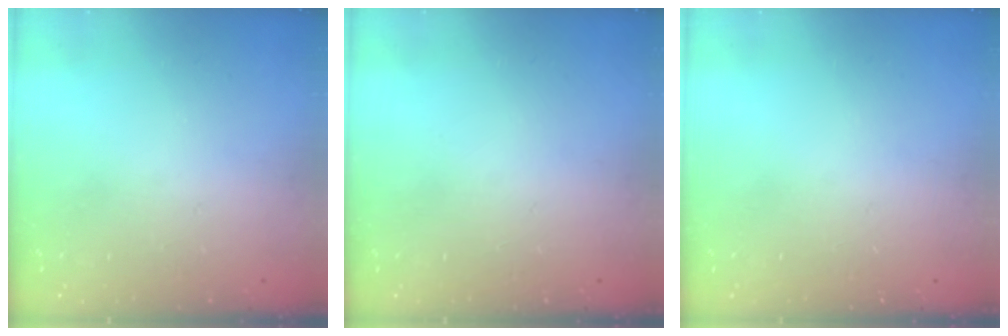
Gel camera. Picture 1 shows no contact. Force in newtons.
{"total": 0.0}
{"total": 0.0}